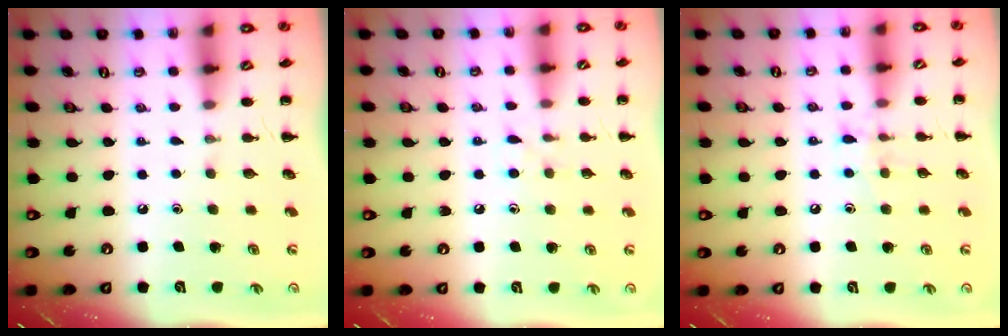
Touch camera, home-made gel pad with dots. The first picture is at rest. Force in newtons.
{"total": 4.3, "press": 4.1, "slide": 1.5}
{"total": 7.3, "press": 7.1, "slide": 1.5}